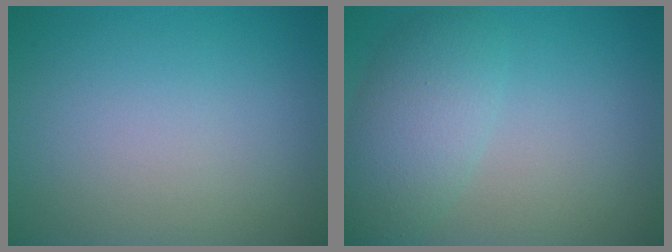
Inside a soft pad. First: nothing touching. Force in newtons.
{"total": 4.5, "press": 4.5, "slide": 0.1}